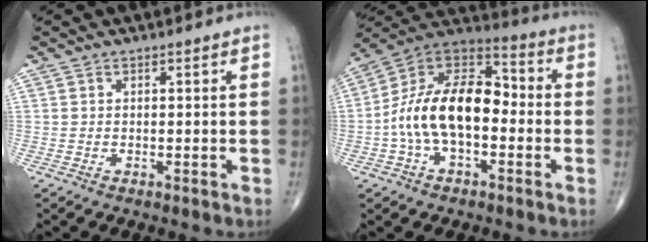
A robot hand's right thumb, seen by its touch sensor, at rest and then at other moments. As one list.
[{"total": 17.7, "force": [-2.3, 10.1, 14.4], "torque": [-0.249, 0.048, -0.050]}]